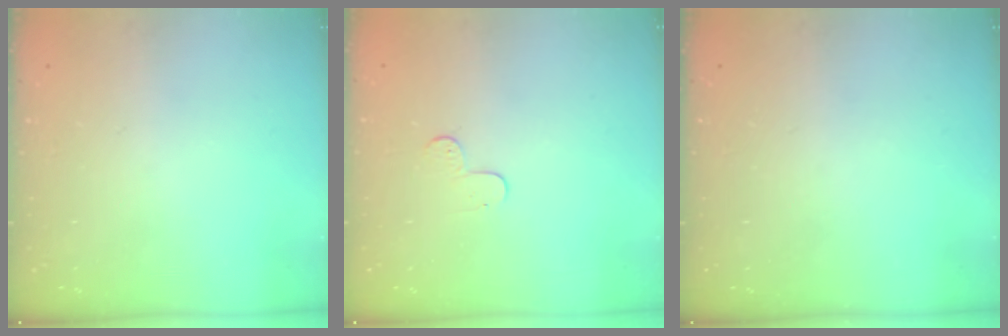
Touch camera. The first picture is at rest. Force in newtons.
{"total": 3.9, "press": 3.9, "slide": 0.4}
{"total": 0.0}